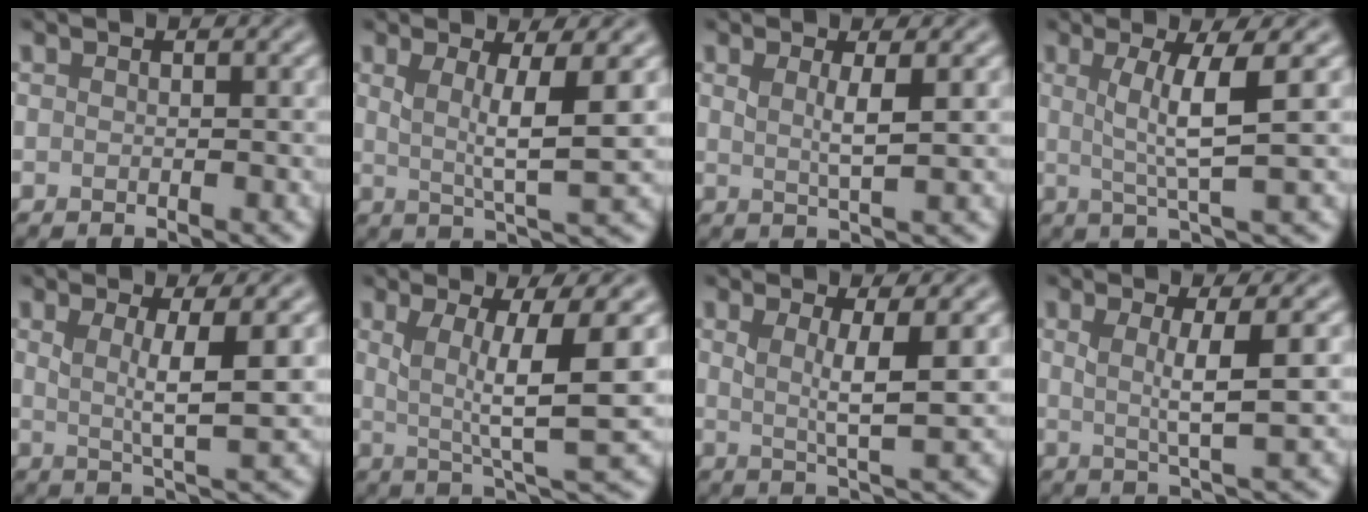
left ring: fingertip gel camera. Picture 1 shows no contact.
{"total": 4.8, "force": [1.1, 1.0, 4.5], "torque": [-0.078, -0.006, 0.020]}
{"total": 2.3, "force": [0.7, 0.5, 2.1], "torque": [-0.035, -0.005, 0.012]}
{"total": 4.8, "force": [1.0, 0.6, 4.6], "torque": [-0.079, -0.001, 0.020]}
{"total": 4.2, "force": [0.9, 0.9, 4.0], "torque": [-0.067, -0.006, 0.016]}
{"total": 6.7, "force": [1.2, 1.3, 6.5], "torque": [-0.111, -0.008, 0.024]}
{"total": 3.8, "force": [0.9, 0.9, 3.6], "torque": [-0.059, -0.007, 0.015]}
{"total": 3.8, "force": [0.6, 0.8, 3.7], "torque": [-0.060, -0.004, 0.009]}